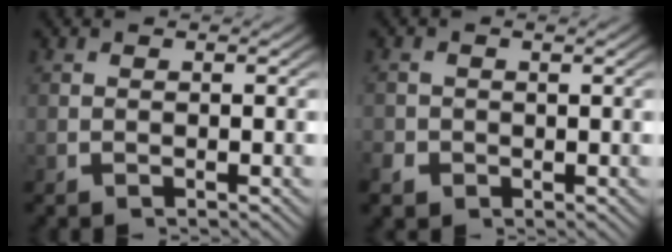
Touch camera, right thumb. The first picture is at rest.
{"total": 1.9, "force": [-0.8, 1.7, 0.4], "torque": [-0.007, -0.007, -0.014]}